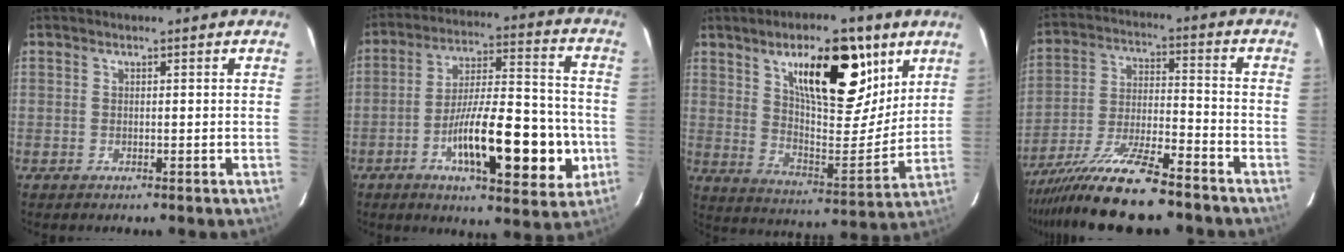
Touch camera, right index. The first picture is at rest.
{"total": 18.5, "force": [-5.5, 4.8, 17.0], "torque": [-0.268, 0.012, -0.082]}
{"total": 18.1, "force": [9.2, 6.0, 14.5], "torque": [-0.212, 0.000, 0.156]}
{"total": 14.6, "force": [-11.9, 1.5, 8.3], "torque": [-0.159, -0.016, -0.211]}